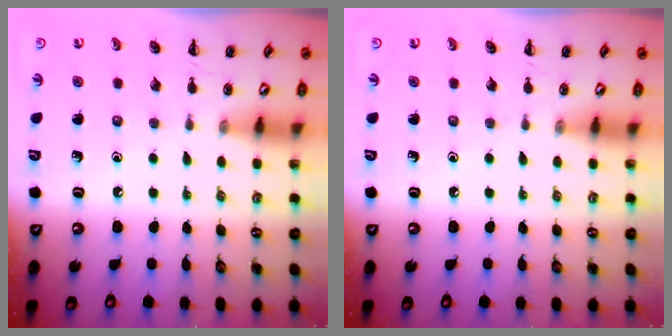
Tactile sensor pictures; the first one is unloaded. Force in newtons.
{"total": 0.0}